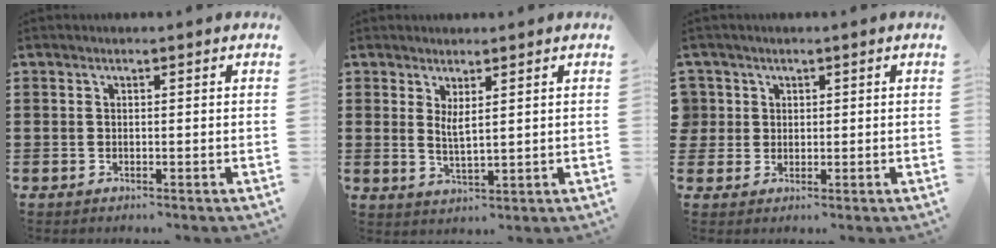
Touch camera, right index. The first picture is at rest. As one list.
[{"total": 2.7, "force": [1.4, 0.5, 2.2], "torque": [-0.048, -0.003, 0.027]}, {"total": 2.7, "force": [0.5, 2.6, 0.0], "torque": [-0.014, 0.012, 0.008]}]